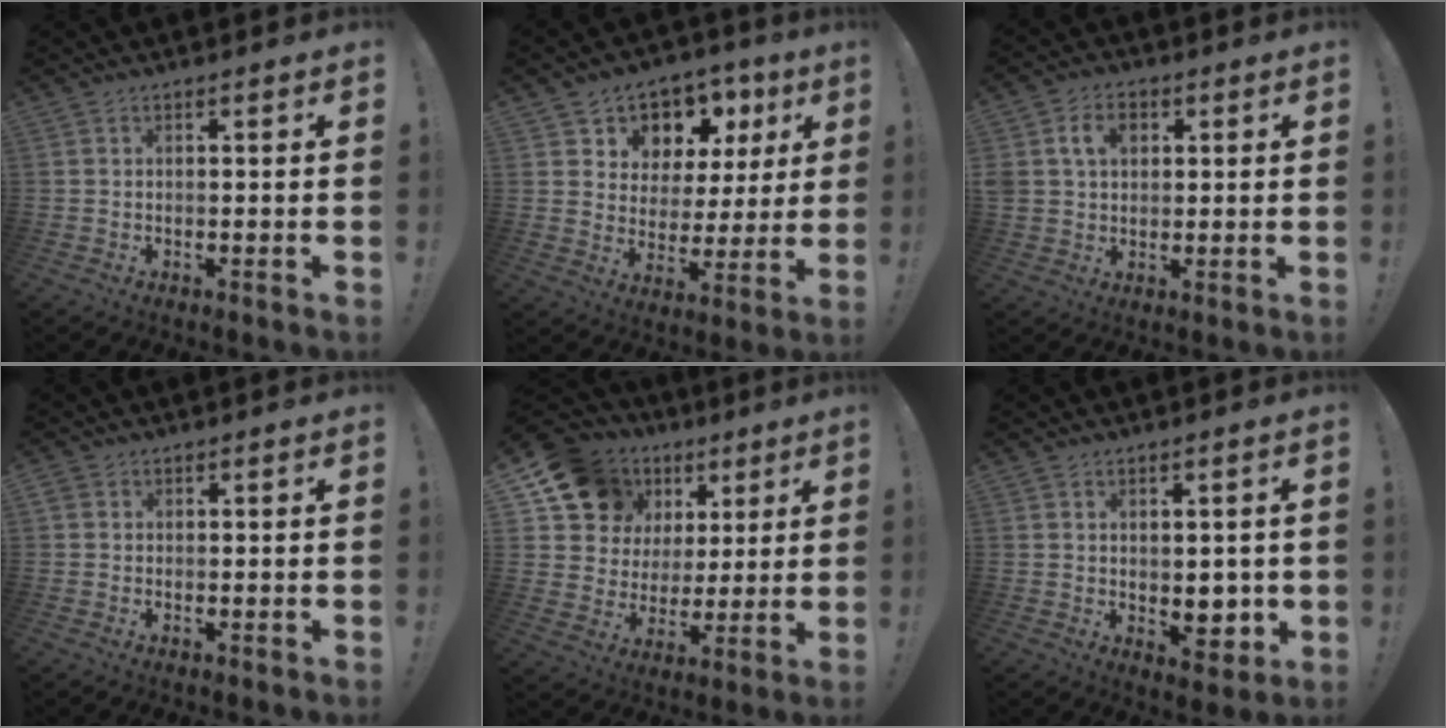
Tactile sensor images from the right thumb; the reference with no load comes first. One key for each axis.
{"total": 8.9, "fx": 4.9, "fy": 7.0, "fz": 2.5, "tx": -0.035, "ty": -0.044, "tz": 0.098}
{"total": 8.4, "fx": 2.8, "fy": 6.6, "fz": 4.5, "tx": -0.072, "ty": 0.006, "tz": 0.055}
{"total": 1.0, "fx": 0.2, "fy": 0.9, "fz": 0.3, "tx": -0.004, "ty": 0.001, "tz": 0.004}
{"total": 14.4, "fx": 8.4, "fy": 10.8, "fz": 4.4, "tx": -0.075, "ty": -0.050, "tz": 0.176}
{"total": 6.8, "fx": -0.4, "fy": 4.9, "fz": 4.7, "tx": -0.042, "ty": 0.004, "tz": -0.001}